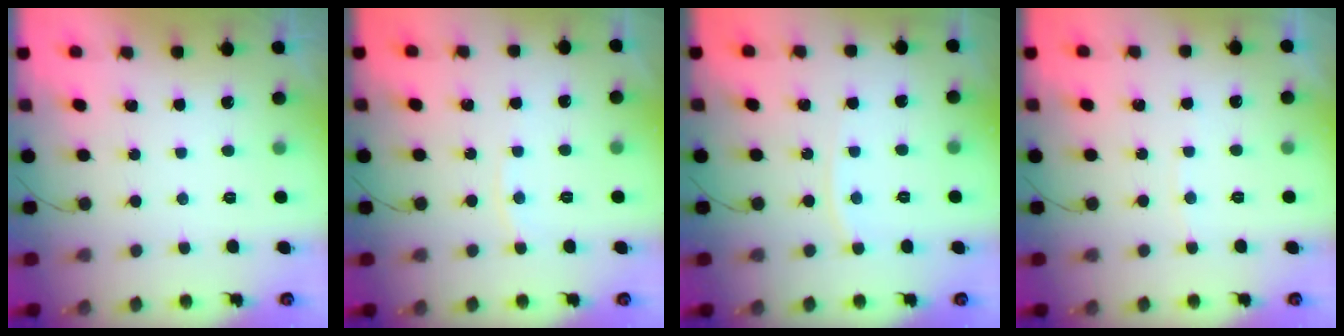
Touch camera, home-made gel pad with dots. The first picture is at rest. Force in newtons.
{"total": 4.2, "press": 4.2, "slide": 0.6}
{"total": 4.4, "press": 4.4, "slide": 0.8}
{"total": 2.2, "press": 2.2, "slide": 0.3}